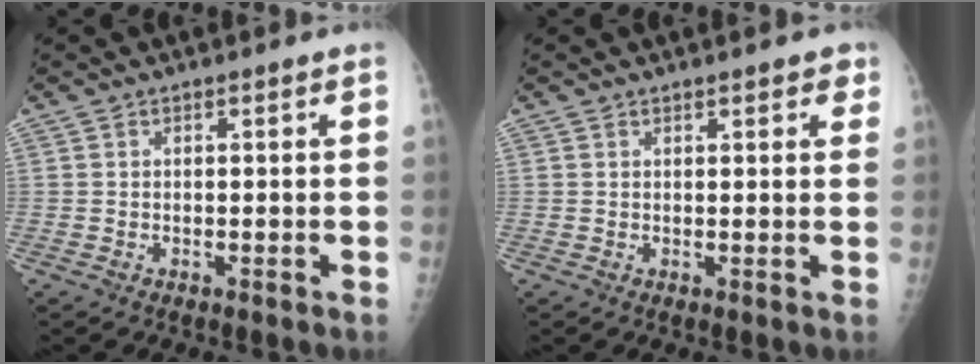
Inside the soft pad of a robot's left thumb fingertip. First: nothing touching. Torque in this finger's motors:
{"motor_torque": [-0.09, 0.08, -0.21, -0.18, 0.05]}